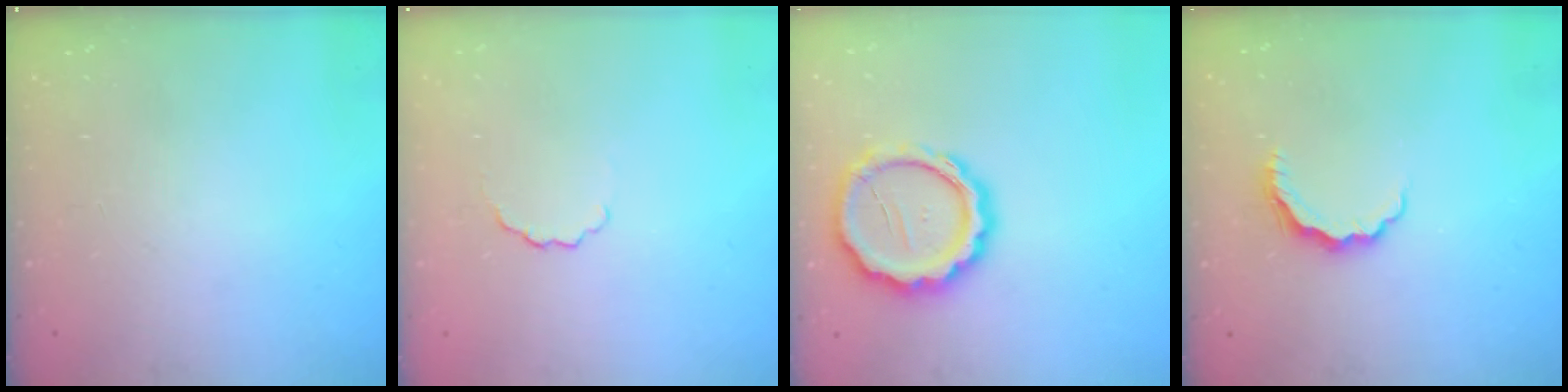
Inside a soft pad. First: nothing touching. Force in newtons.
{"total": 3.1, "press": 2.9, "slide": 1.1}
{"total": 14.1, "press": 13.9, "slide": 2.2}
{"total": 5.7, "press": 5.7, "slide": 0.8}